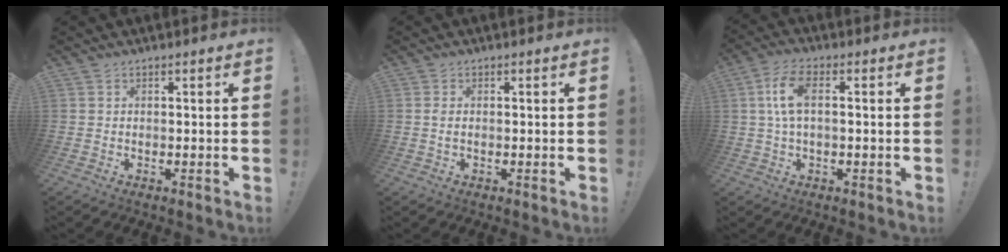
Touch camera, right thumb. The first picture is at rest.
{"total": 1.3, "force": [0.0, 0.4, 1.2], "torque": [-0.031, 0.005, 0.001]}
{"total": 8.2, "force": [0.8, 3.3, 7.5], "torque": [-0.149, -0.001, 0.014]}